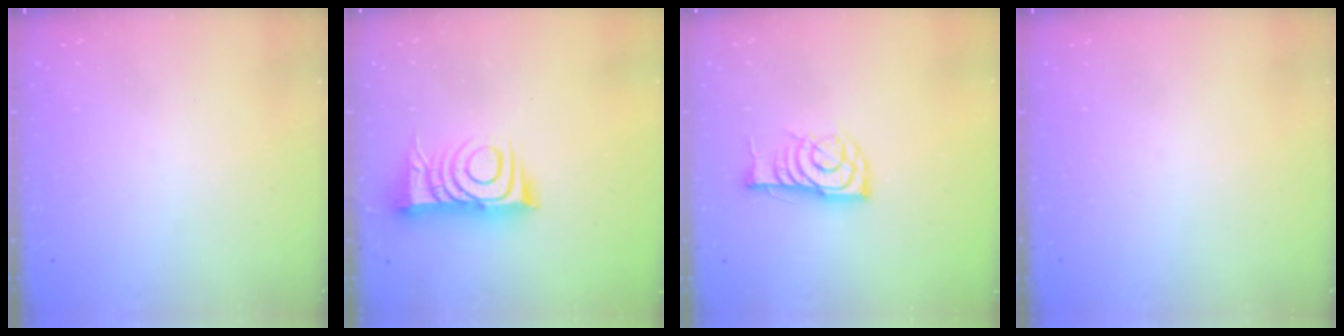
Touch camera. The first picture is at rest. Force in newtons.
{"total": 12.0, "press": 11.9, "slide": 1.0}
{"total": 11.8, "press": 11.8, "slide": 0.9}
{"total": 0.0}